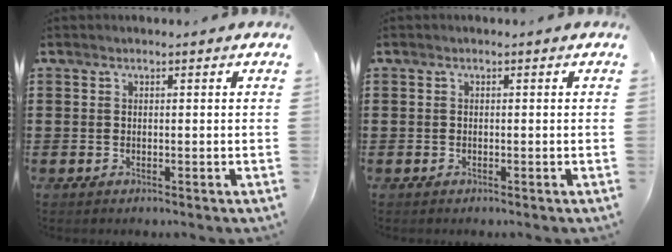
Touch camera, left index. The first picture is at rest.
{"total": 0.0}